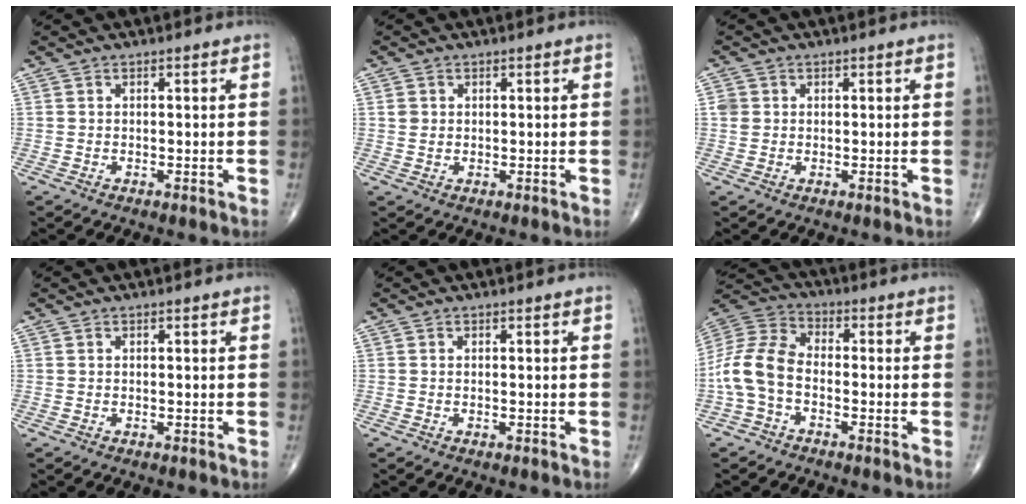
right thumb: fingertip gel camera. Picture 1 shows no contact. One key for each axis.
{"total": 1.8, "fx": 0.4, "fy": 1.6, "fz": 0.8, "tx": -0.009, "ty": -0.002, "tz": 0.011}
{"total": 1.5, "fx": 0.2, "fy": 1.5, "fz": 0.3, "tx": 0.004, "ty": 0.003, "tz": 0.001}
{"total": 0.0}
{"total": 0.0}
{"total": 10.4, "fx": -2.7, "fy": 6.7, "fz": 7.6, "tx": -0.157, "ty": 0.033, "tz": -0.065}